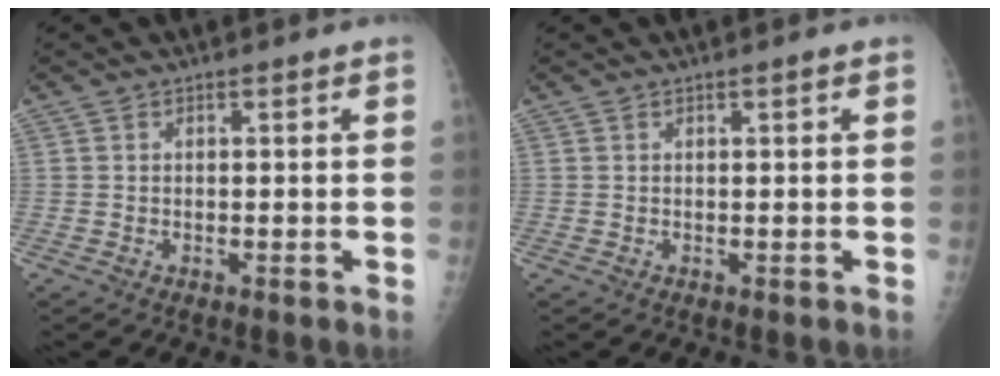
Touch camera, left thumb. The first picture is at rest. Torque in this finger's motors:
{"motor_torque": [0.04, 0.24, -0.15, -0.04, 0.04]}